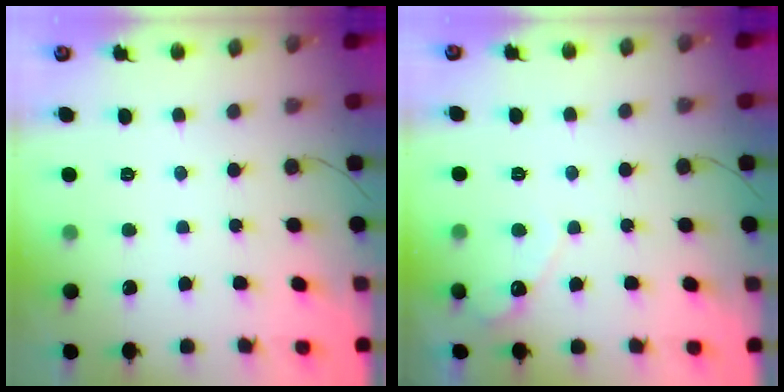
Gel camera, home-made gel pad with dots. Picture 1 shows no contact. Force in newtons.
{"total": 3.6, "press": 3.6, "slide": 0.1}